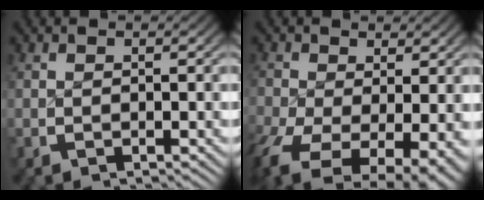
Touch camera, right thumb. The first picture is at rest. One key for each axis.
{"total": 10.7, "fx": -4.7, "fy": 6.5, "fz": 7.1, "tx": -0.144, "ty": -0.069, "tz": -0.039}